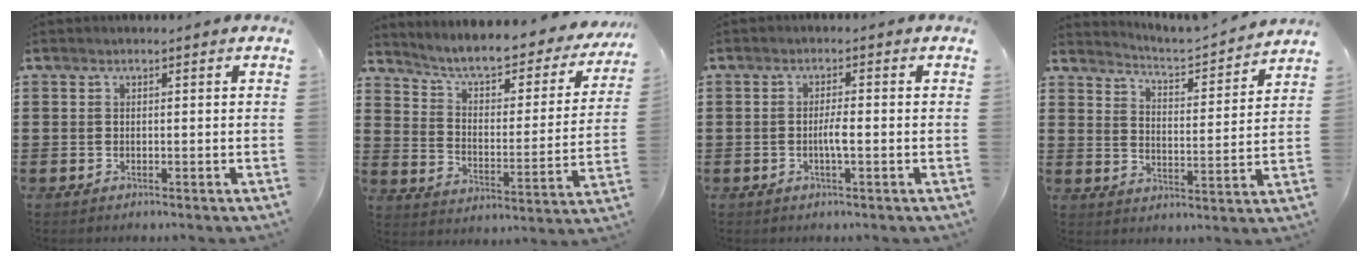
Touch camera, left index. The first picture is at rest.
{"total": 5.8, "force": [5.1, 0.8, 2.6], "torque": [-0.074, -0.039, 0.079]}
{"total": 2.5, "force": [-0.6, 0.3, 2.4], "torque": [-0.051, -0.001, -0.015]}
{"total": 3.2, "force": [3.1, -0.5, 0.2], "torque": [-0.025, -0.039, 0.044]}